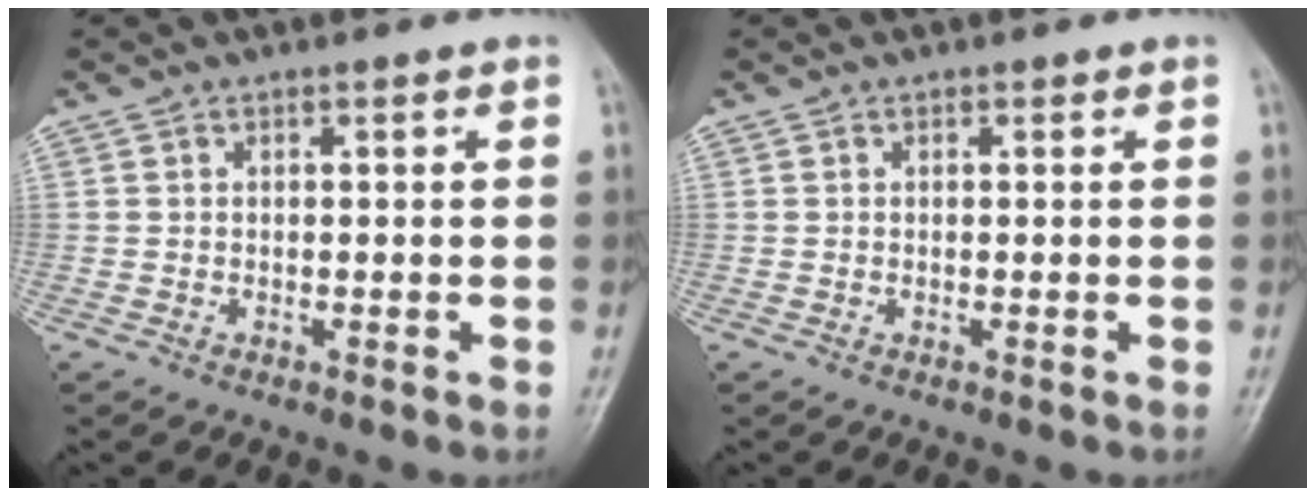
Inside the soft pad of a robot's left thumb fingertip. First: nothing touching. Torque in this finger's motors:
{"motor_torque": [0.00, 0.00, -0.07, -0.07, 0.00]}